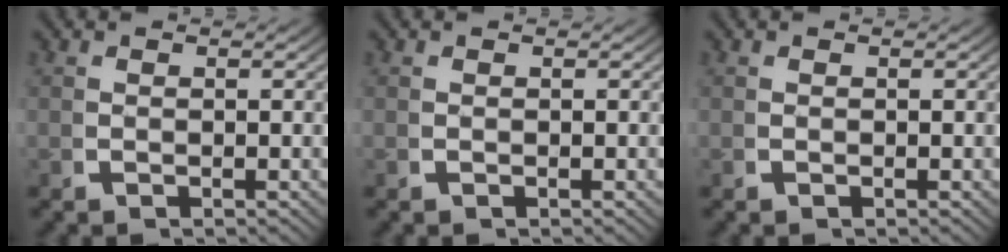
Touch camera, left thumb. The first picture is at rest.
{"total": 0.0}
{"total": 0.0}